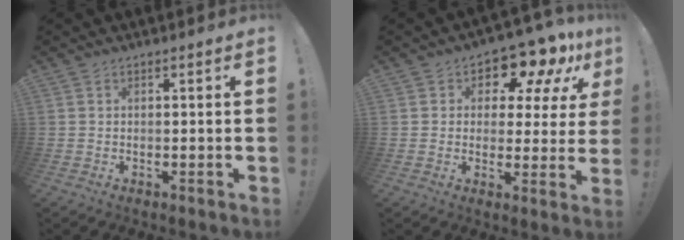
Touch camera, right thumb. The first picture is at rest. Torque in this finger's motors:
{"motor_torque": [1.42, 1.59, 0.53, -0.29, -0.02]}